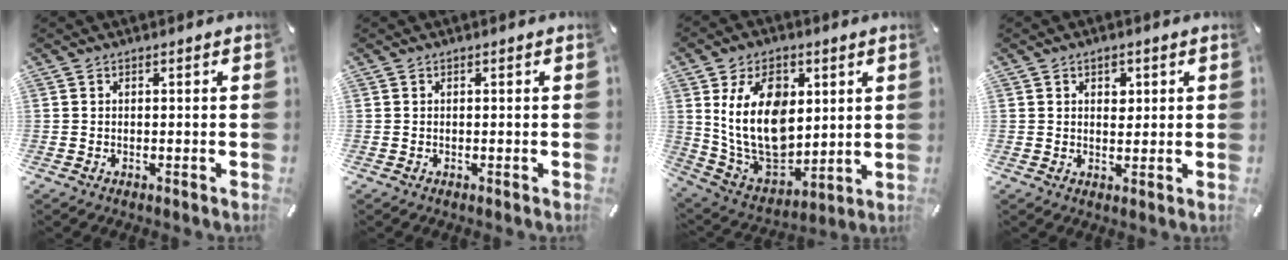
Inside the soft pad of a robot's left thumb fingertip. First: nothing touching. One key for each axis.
{"total": 0.0}
{"total": 20.3, "fx": 4.4, "fy": 13.9, "fz": 14.1, "tx": -0.287, "ty": -0.026, "tz": 0.079}
{"total": 3.1, "fx": 1.1, "fy": 2.4, "fz": 1.7, "tx": -0.007, "ty": -0.007, "tz": 0.010}